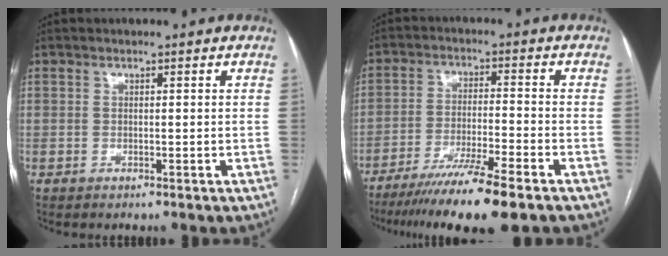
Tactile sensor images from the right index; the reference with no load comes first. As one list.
[{"total": 12.6, "force": [-9.5, -0.6, 8.3], "torque": [-0.135, -0.036, -0.155]}]